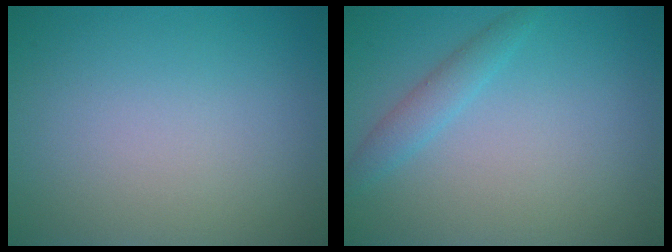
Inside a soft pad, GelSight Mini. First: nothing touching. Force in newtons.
{"total": 1.8, "press": 1.8, "slide": 0.1}